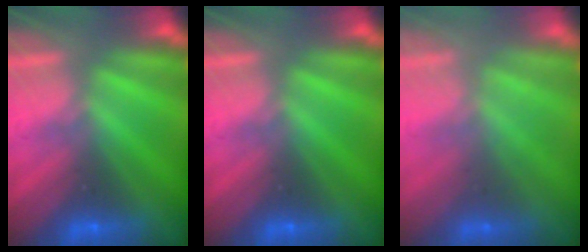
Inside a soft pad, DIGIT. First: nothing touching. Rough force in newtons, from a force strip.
{"total": 0.0}
{"total": 2.3}